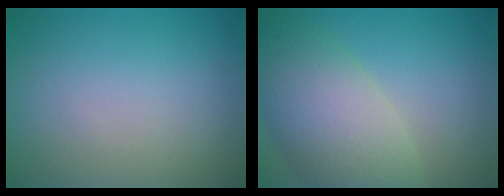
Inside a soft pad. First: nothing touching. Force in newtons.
{"total": 7.7, "press": 7.7, "slide": 0.3}